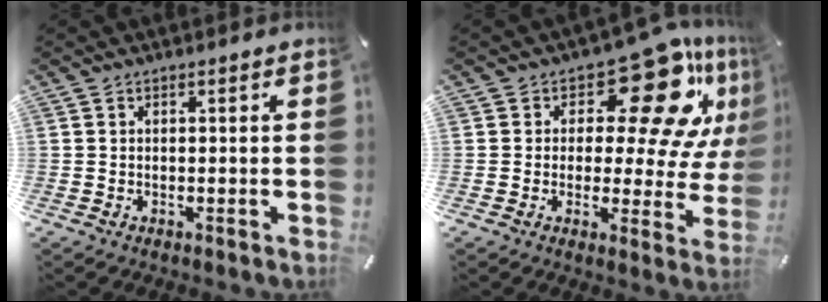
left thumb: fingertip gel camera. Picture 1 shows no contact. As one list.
[{"total": 18.5, "force": [10.8, 7.6, 13.0], "torque": [-0.172, -0.089, 0.174]}]